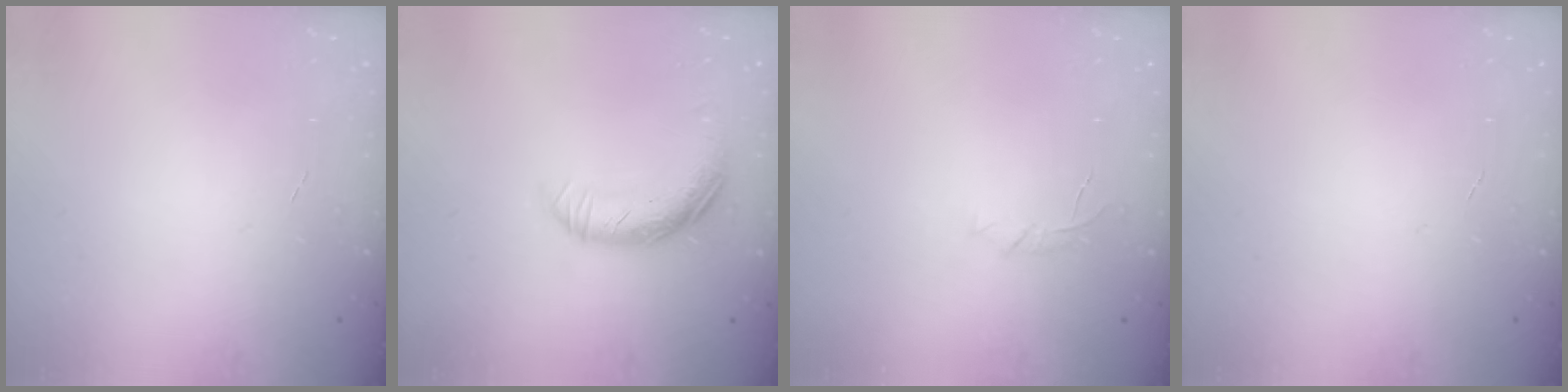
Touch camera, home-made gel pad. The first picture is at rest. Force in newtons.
{"total": 11.7, "press": 11.7, "slide": 0.5}
{"total": 4.7, "press": 4.6, "slide": 1.3}
{"total": 0.0}